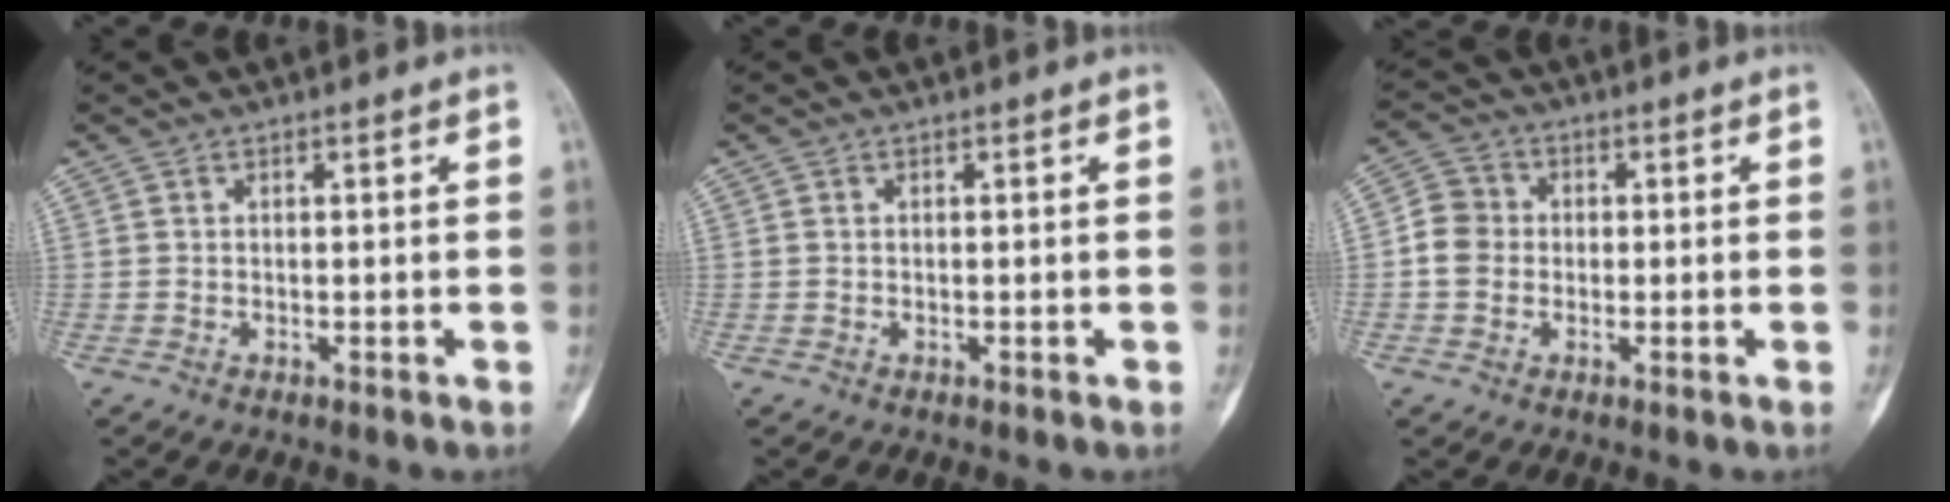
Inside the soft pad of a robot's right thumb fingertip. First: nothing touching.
{"total": 0.0}
{"total": 5.4, "force": [-0.6, 4.8, 2.4], "torque": [-0.030, 0.015, -0.021]}